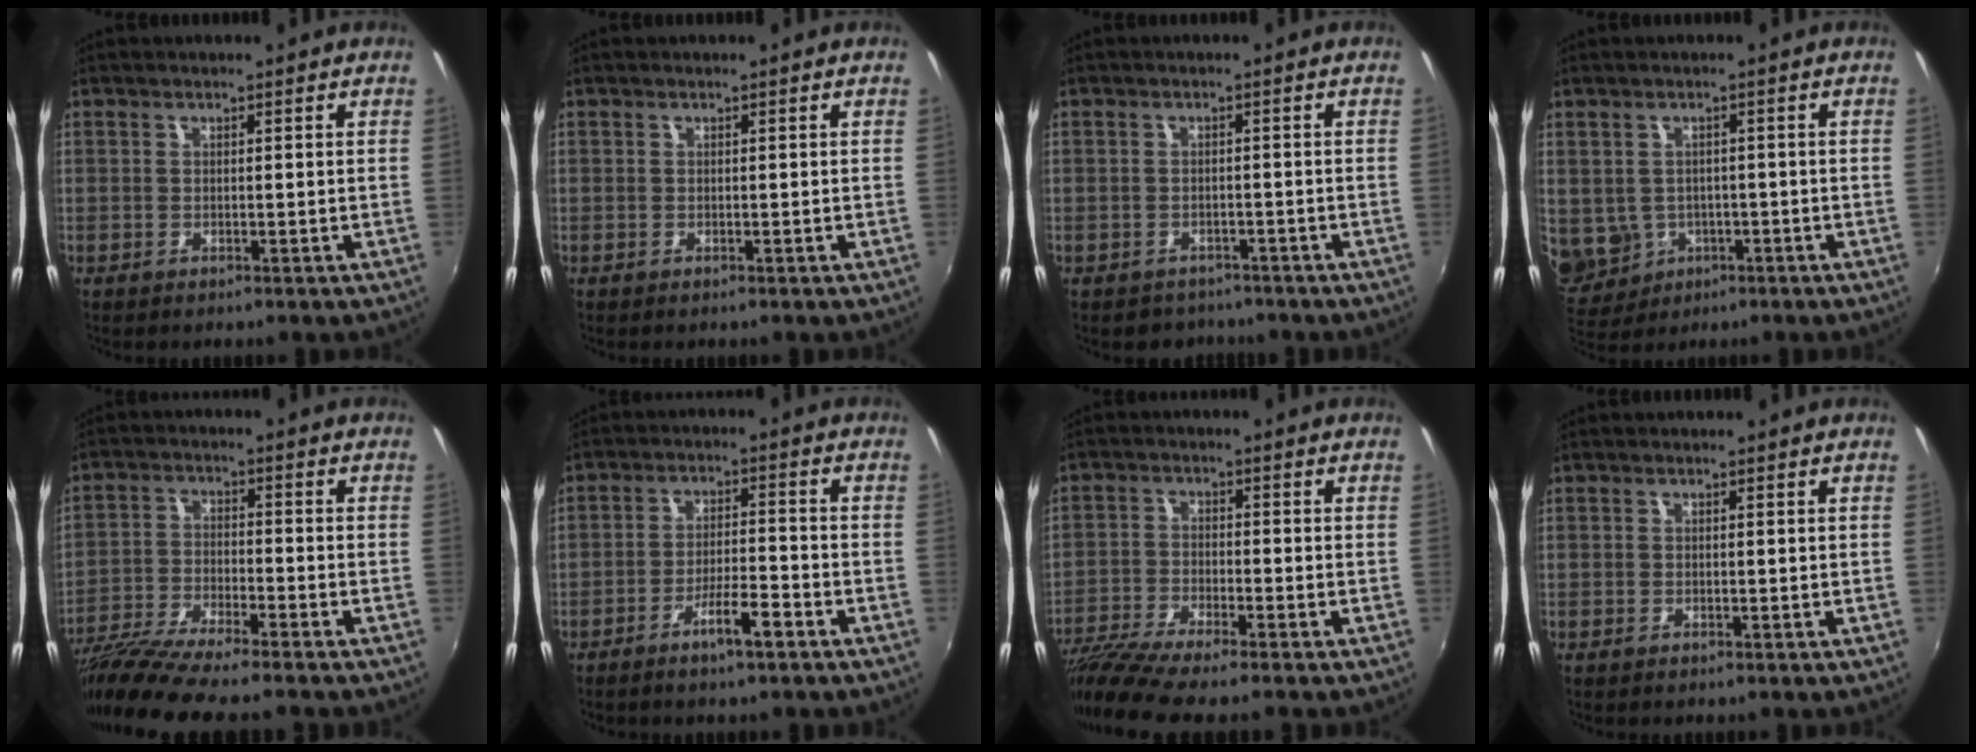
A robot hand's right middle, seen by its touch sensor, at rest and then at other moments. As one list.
[{"total": 0.0}, {"total": 3.6, "force": [-3.0, 2.0, 0.1], "torque": [-0.011, -0.002, -0.045]}, {"total": 7.9, "force": [-1.3, 7.2, 3.1], "torque": [-0.083, -0.004, 0.002]}, {"total": 12.3, "force": [-10.6, -0.1, 6.2], "torque": [-0.141, -0.033, -0.200]}, {"total": 5.5, "force": [-3.6, 0.5, 4.1], "torque": [-0.082, -0.001, -0.060]}, {"total": 9.6, "force": [-8.2, -0.1, 4.9], "torque": [-0.119, -0.030, -0.155]}, {"total": 0.0}]